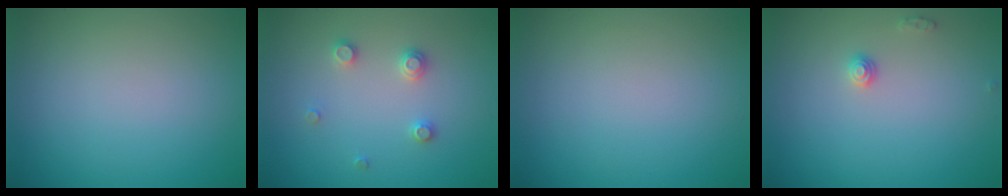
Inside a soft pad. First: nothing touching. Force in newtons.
{"total": 1.8, "press": 1.7, "slide": 0.3}
{"total": 0.0}
{"total": 1.0, "press": 1.0, "slide": 0.1}